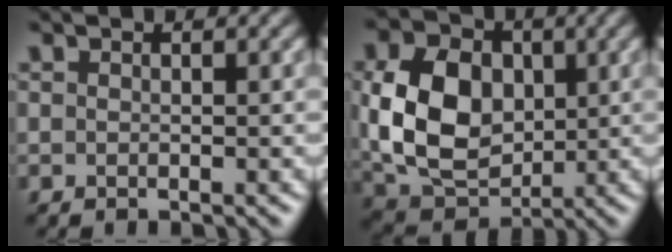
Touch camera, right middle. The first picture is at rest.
{"total": 9.4, "force": [0.6, 6.9, 6.3], "torque": [-0.139, -0.001, 0.006]}